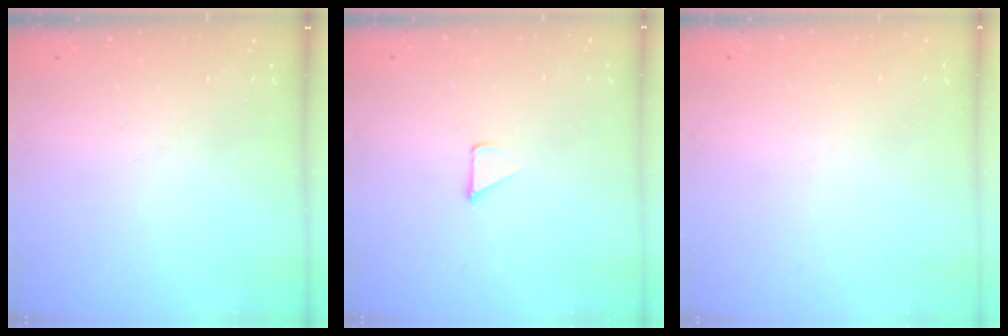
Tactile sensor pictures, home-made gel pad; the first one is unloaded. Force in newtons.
{"total": 1.7, "press": 1.7, "slide": 0.1}
{"total": 0.9, "press": 0.9, "slide": 0.0}